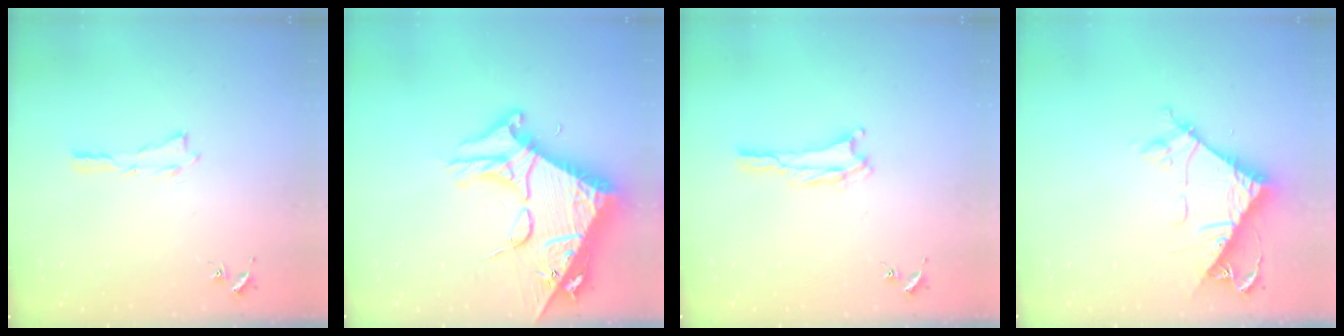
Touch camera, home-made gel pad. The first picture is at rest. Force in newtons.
{"total": 12.0, "press": 11.9, "slide": 1.3}
{"total": 2.1, "press": 2.1, "slide": 0.3}
{"total": 8.5, "press": 8.4, "slide": 0.7}